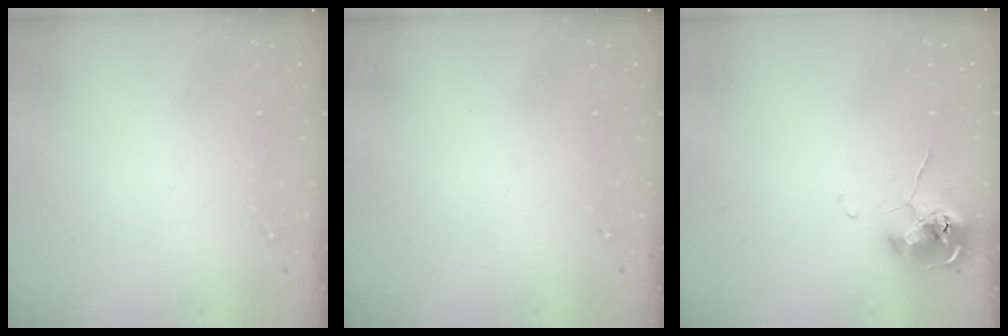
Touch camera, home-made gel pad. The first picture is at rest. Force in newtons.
{"total": 0.0}
{"total": 10.1, "press": 10.0, "slide": 0.9}